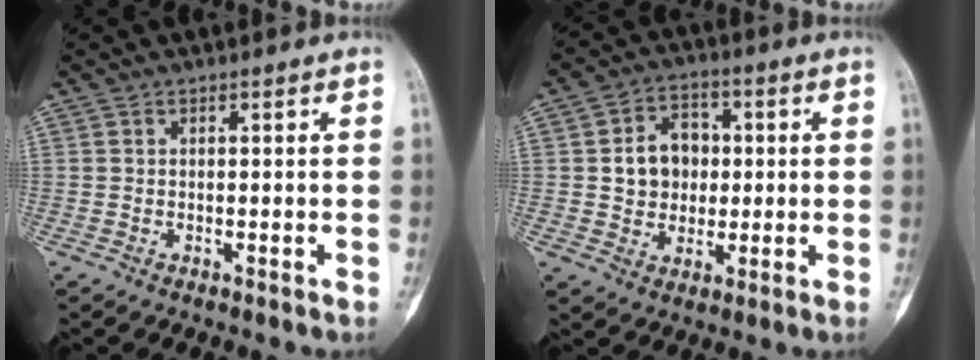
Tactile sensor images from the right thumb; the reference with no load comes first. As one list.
[{"total": 9.3, "force": [0.8, 7.7, 5.2], "torque": [-0.045, 0.010, 0.010]}]